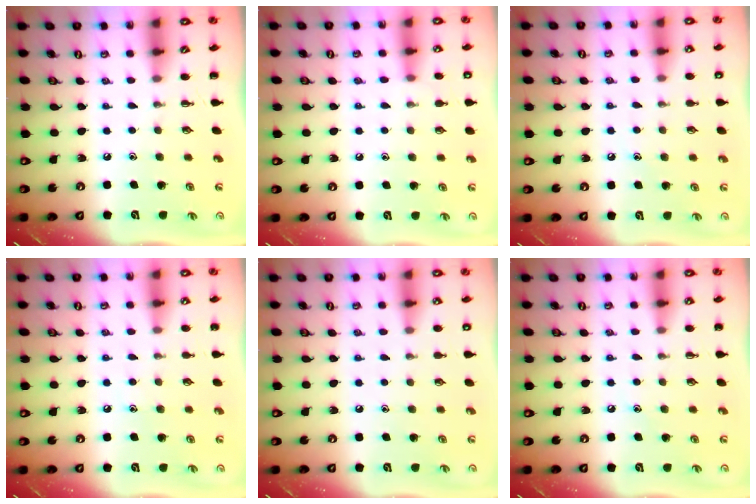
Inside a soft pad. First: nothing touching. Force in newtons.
{"total": 6.8, "press": 6.5, "slide": 2.1}
{"total": 6.4, "press": 6.2, "slide": 1.6}
{"total": 6.0, "press": 5.8, "slide": 1.6}
{"total": 5.4, "press": 5.1, "slide": 1.7}
{"total": 6.7, "press": 6.5, "slide": 1.9}